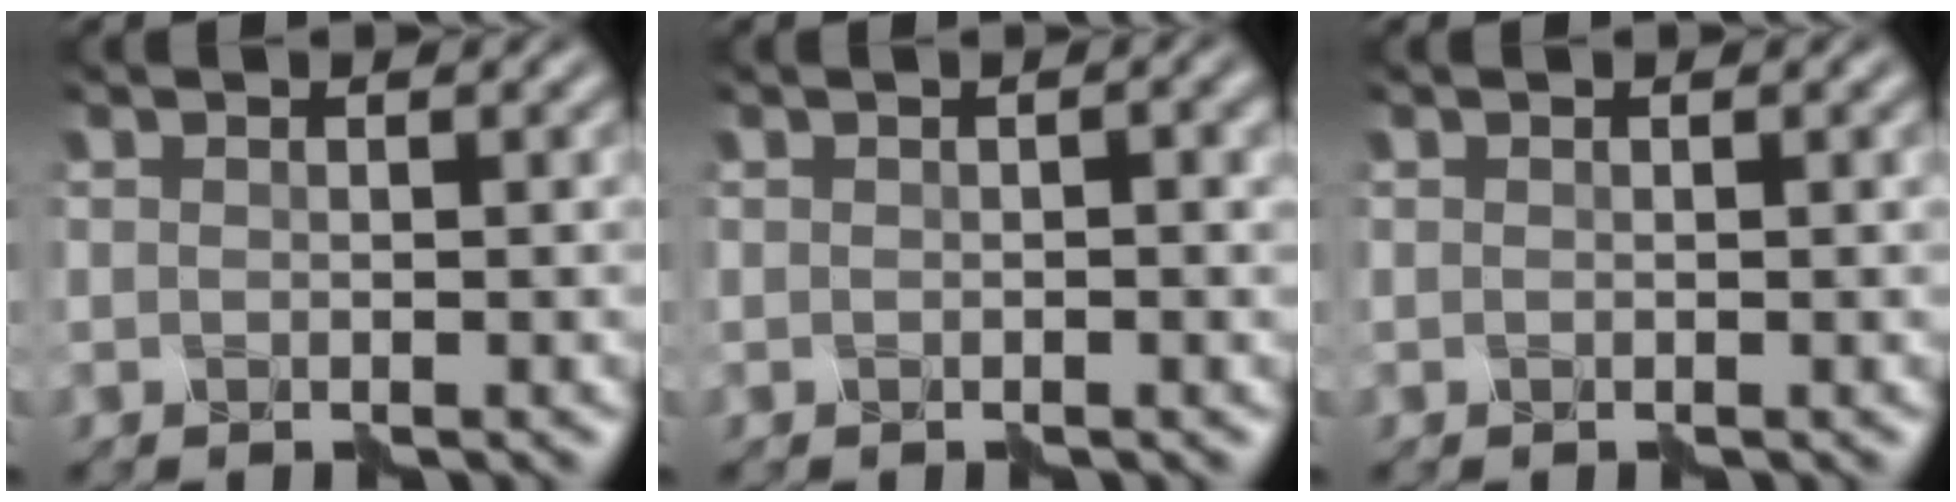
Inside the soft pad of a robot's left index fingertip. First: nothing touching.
{"total": 1.4, "force": [0.2, 0.3, 1.3], "torque": [-0.017, 0.003, 0.000]}
{"total": 0.0}